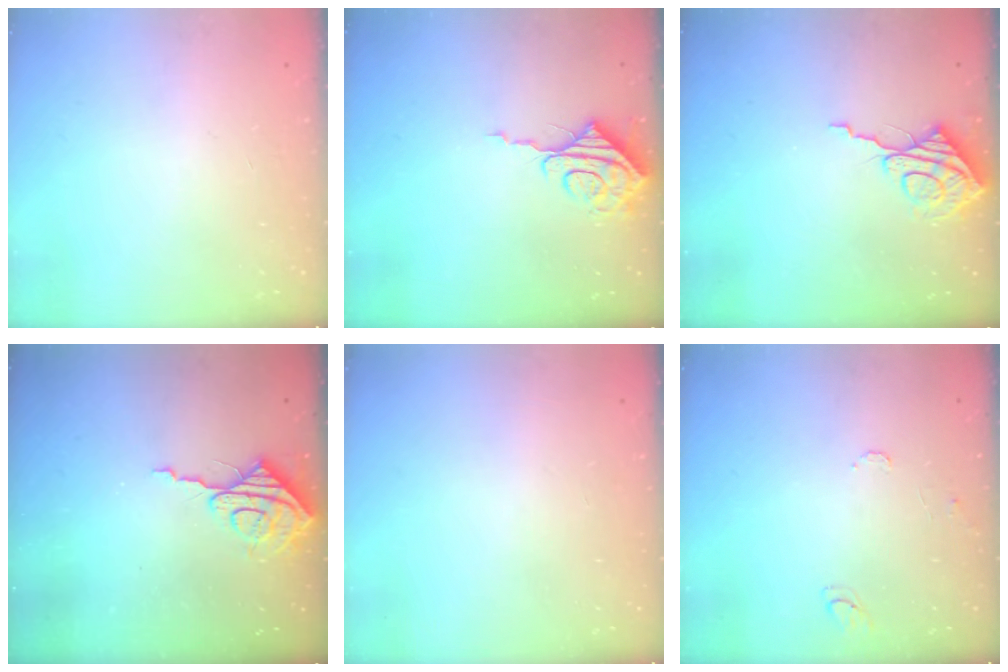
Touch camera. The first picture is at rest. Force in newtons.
{"total": 8.5, "press": 8.5, "slide": 0.9}
{"total": 10.1, "press": 10.0, "slide": 0.9}
{"total": 8.8, "press": 8.7, "slide": 0.8}
{"total": 0.0}
{"total": 7.6, "press": 7.5, "slide": 0.6}